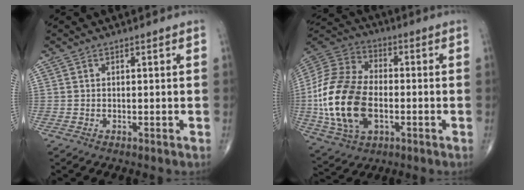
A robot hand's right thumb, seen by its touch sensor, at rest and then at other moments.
{"total": 21.9, "force": [-3.2, 13.8, 16.8], "torque": [-0.344, 0.009, -0.055]}